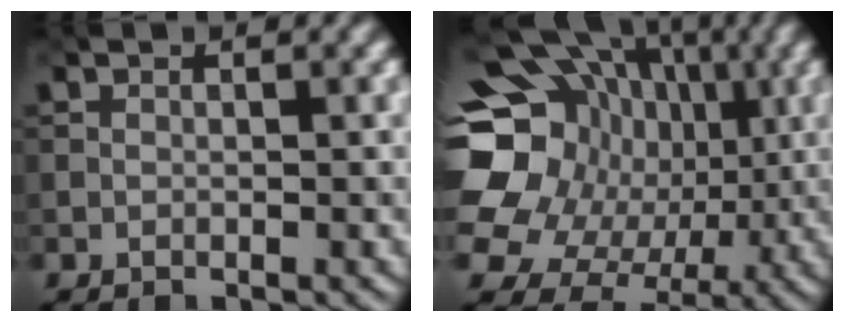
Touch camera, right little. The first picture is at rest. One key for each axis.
{"total": 20.8, "fx": 1.8, "fy": 18.5, "fz": 9.3, "tx": -0.209, "ty": 0.028, "tz": 0.005}